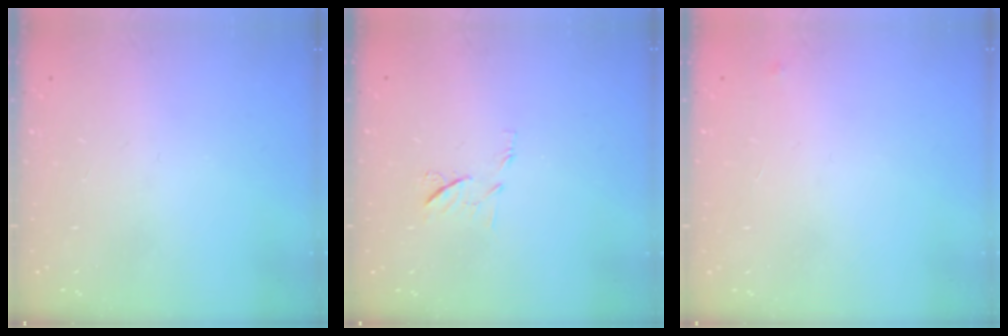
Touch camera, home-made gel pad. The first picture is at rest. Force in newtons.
{"total": 6.7, "press": 6.6, "slide": 1.0}
{"total": 2.5, "press": 2.4, "slide": 0.4}